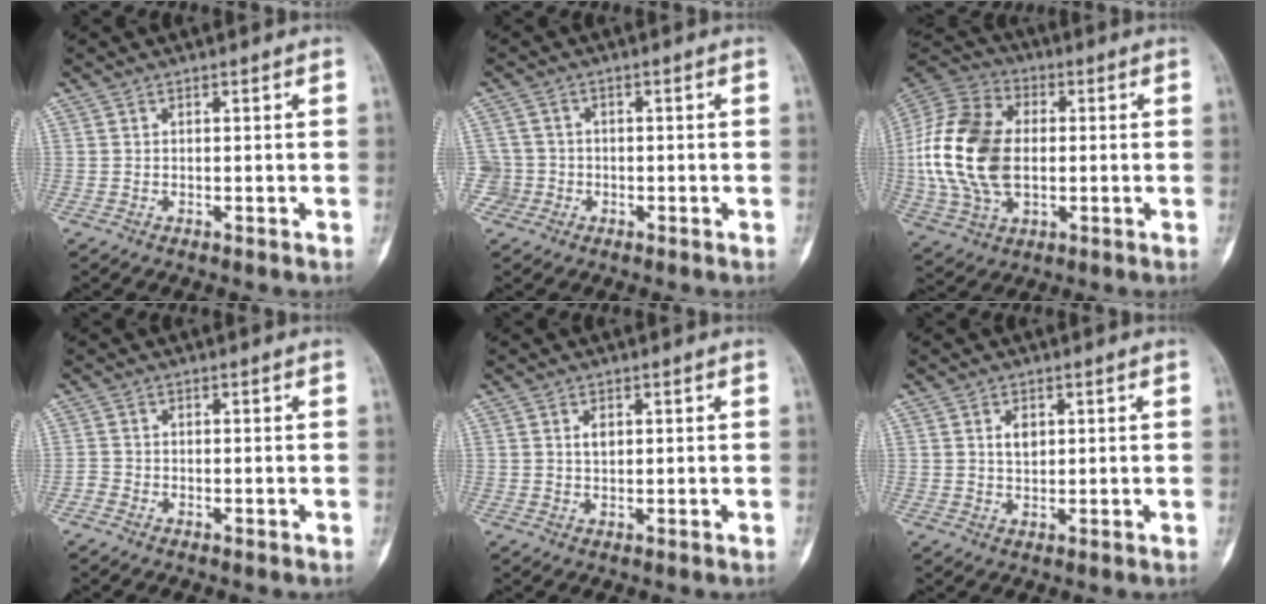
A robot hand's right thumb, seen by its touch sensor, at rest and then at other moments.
{"total": 4.0, "force": [-1.2, 3.8, -0.4], "torque": [0.030, 0.017, -0.027]}
{"total": 20.6, "force": [0.0, 13.6, 15.5], "torque": [-0.309, 0.010, 0.003]}
{"total": 1.3, "force": [-1.0, 0.8, 0.5], "torque": [-0.006, 0.002, -0.025]}
{"total": 2.1, "force": [0.6, 1.5, 1.4], "torque": [-0.014, -0.001, 0.011]}
{"total": 3.0, "force": [0.9, 2.2, 1.9], "torque": [-0.018, -0.002, 0.015]}